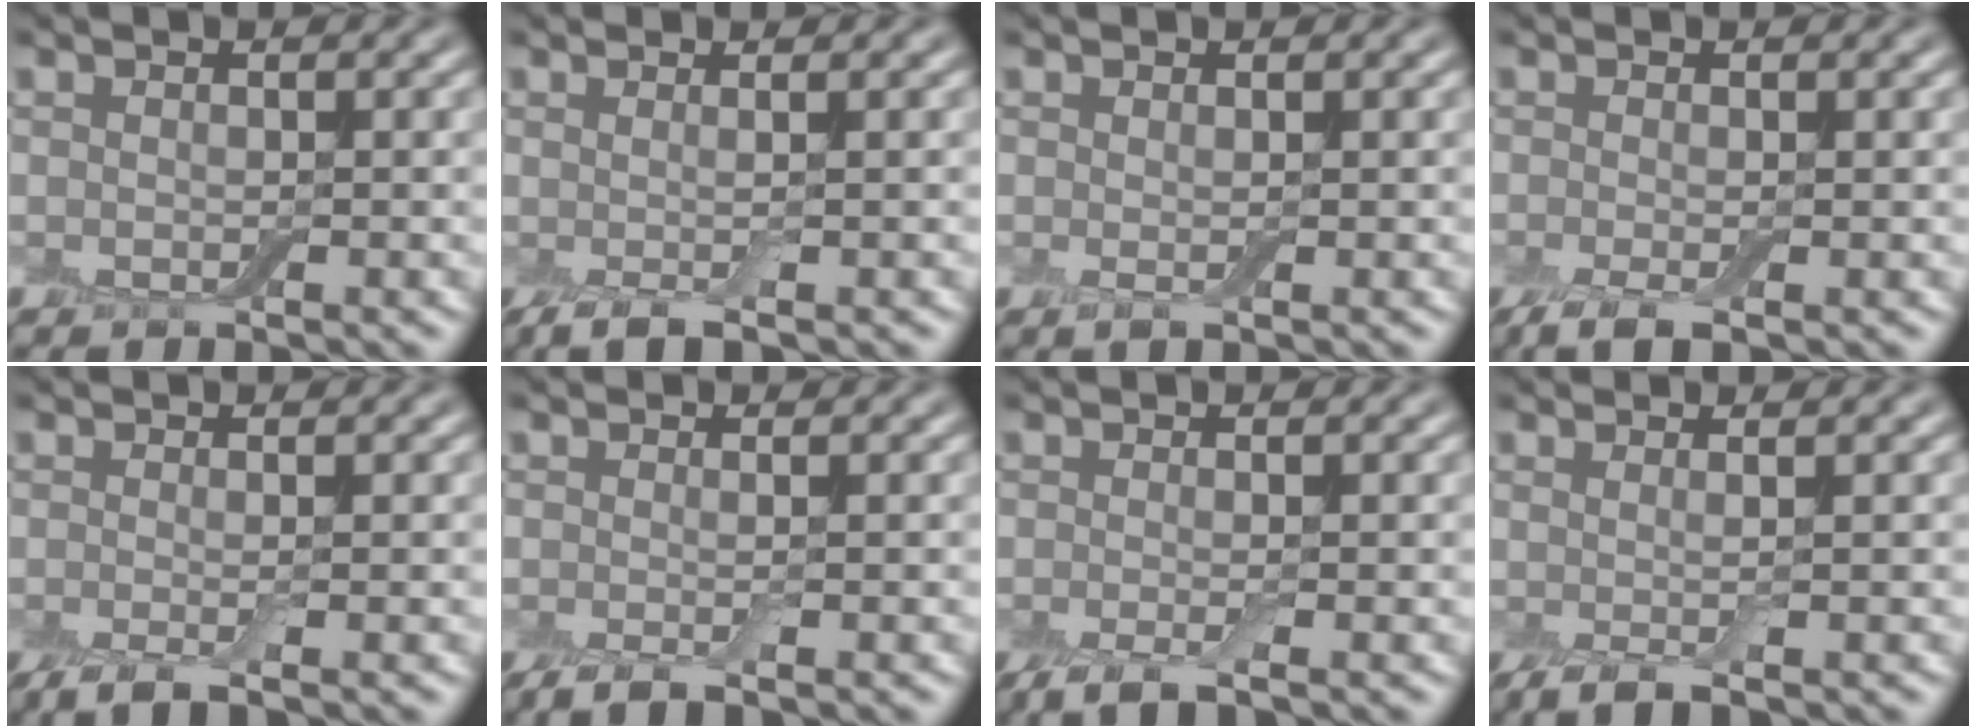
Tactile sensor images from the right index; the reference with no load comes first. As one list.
[{"total": 2.6, "force": [-0.5, 0.6, 2.5], "torque": [-0.037, -0.002, -0.014]}, {"total": 0.7, "force": [0.1, 0.1, 0.6], "torque": [-0.011, -0.003, 0.001]}, {"total": 2.6, "force": [-1.4, 0.7, 2.1], "torque": [-0.043, -0.007, -0.031]}, {"total": 2.7, "force": [-1.3, 0.6, 2.3], "torque": [-0.046, -0.007, -0.030]}, {"total": 2.3, "force": [-1.0, 0.5, 2.0], "torque": [-0.039, -0.005, -0.022]}, {"total": 2.8, "force": [-1.7, 0.6, 2.2], "torque": [-0.044, -0.007, -0.037]}, {"total": 2.7, "force": [-0.3, 0.7, 2.6], "torque": [-0.038, 0.001, -0.010]}]